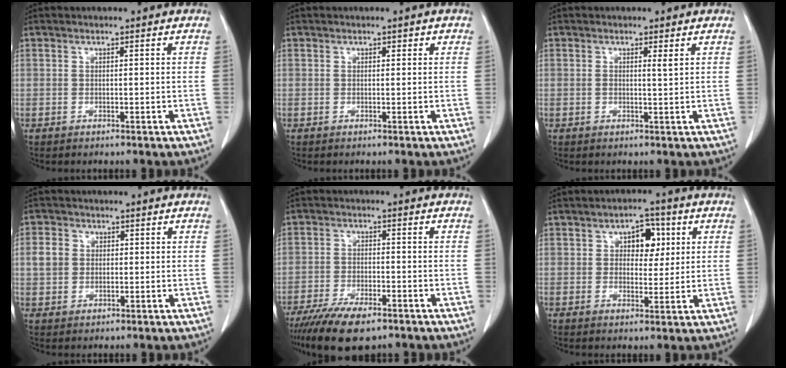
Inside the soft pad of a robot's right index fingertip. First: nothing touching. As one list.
[{"total": 0.6, "force": [0.3, 0.4, 0.3], "torque": [-0.001, 0.000, 0.002]}, {"total": 1.1, "force": [0.5, -0.1, 1.0], "torque": [-0.020, -0.003, 0.006]}, {"total": 3.9, "force": [0.5, 3.4, 1.8], "torque": [-0.042, 0.014, 0.007]}, {"total": 9.5, "force": [-6.8, 3.0, 5.9], "torque": [-0.098, -0.014, -0.114]}, {"total": 5.5, "force": [1.8, 3.2, 4.0], "torque": [-0.053, 0.014, 0.027]}]